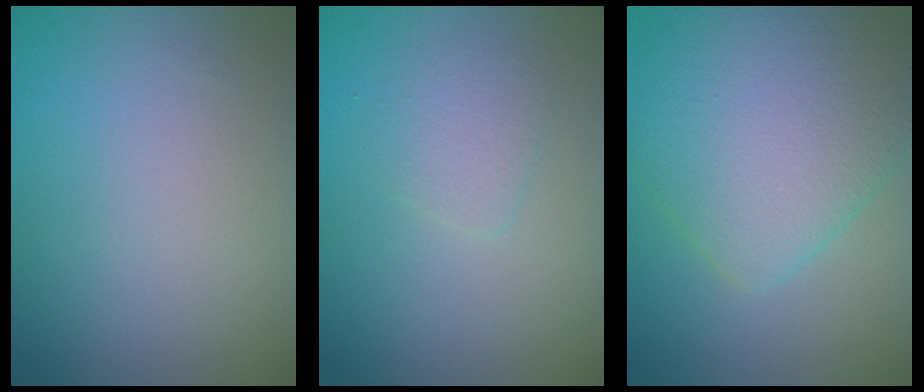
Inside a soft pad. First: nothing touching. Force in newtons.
{"total": 1.8, "press": 1.8, "slide": 0.0}
{"total": 7.7, "press": 7.7, "slide": 0.2}